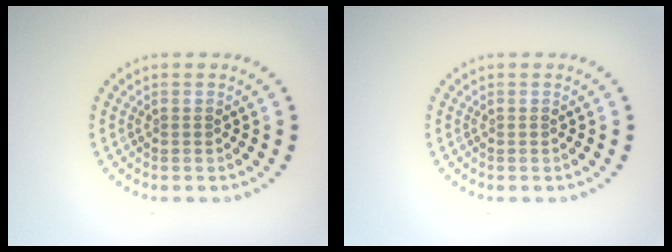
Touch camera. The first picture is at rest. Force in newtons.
{"total": 0.0}